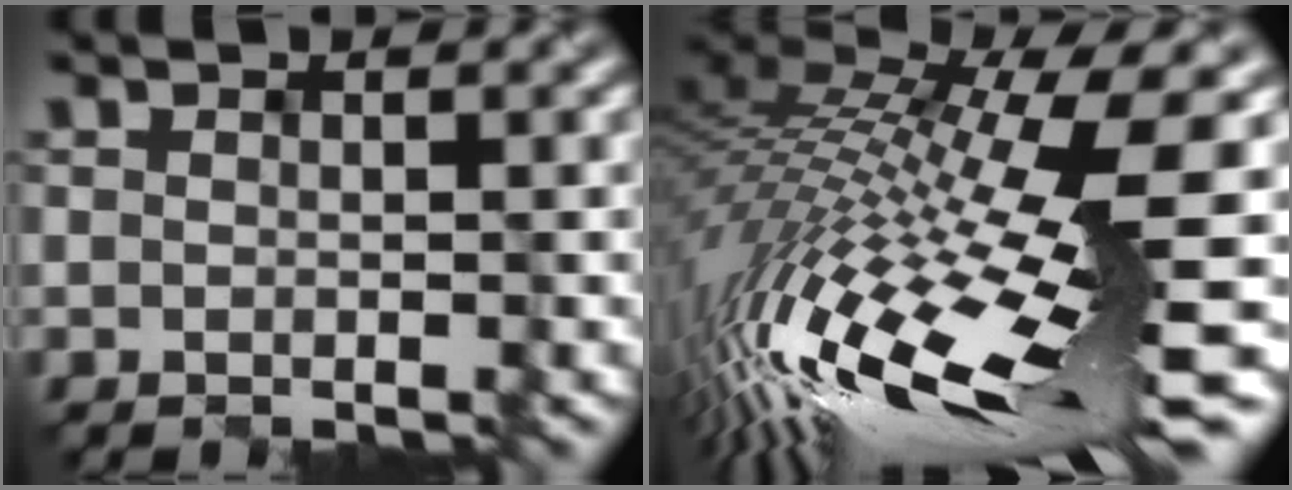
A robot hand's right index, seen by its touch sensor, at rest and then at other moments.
{"total": 16.0, "force": [-3.2, 3.2, 15.4], "torque": [-0.311, -0.002, -0.048]}